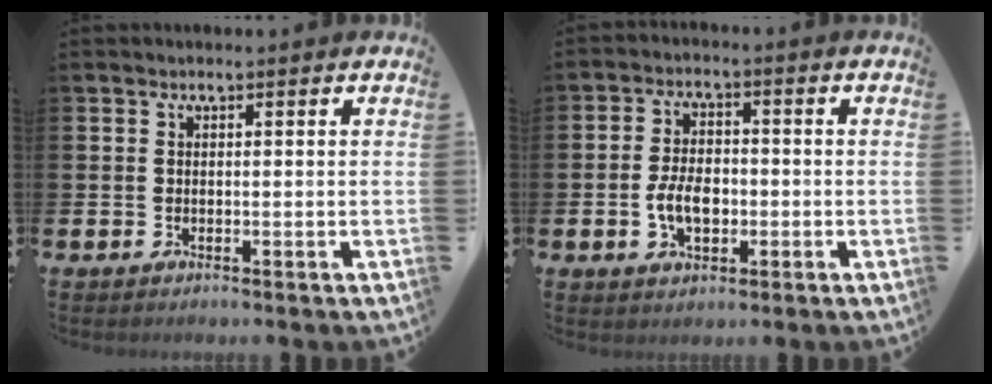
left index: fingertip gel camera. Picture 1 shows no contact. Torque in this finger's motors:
{"motor_torque": [1.03, 0.36, 0.19, 0.13]}